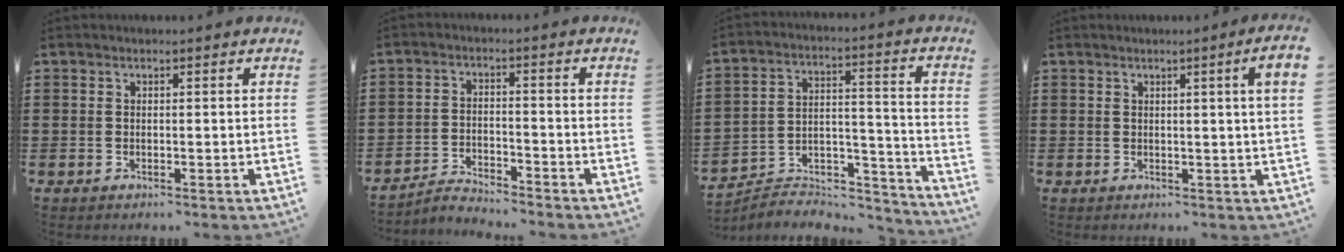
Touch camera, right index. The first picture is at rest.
{"total": 3.1, "force": [-3.1, 0.2, 0.2], "torque": [-0.011, 0.004, -0.065]}
{"total": 5.4, "force": [-5.1, 1.7, 0.7], "torque": [-0.010, 0.006, -0.103]}
{"total": 2.5, "force": [0.8, -0.7, 2.3], "torque": [-0.041, -0.008, 0.011]}